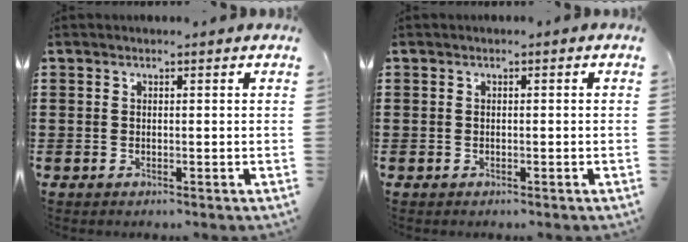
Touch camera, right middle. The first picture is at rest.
{"total": 0.0}